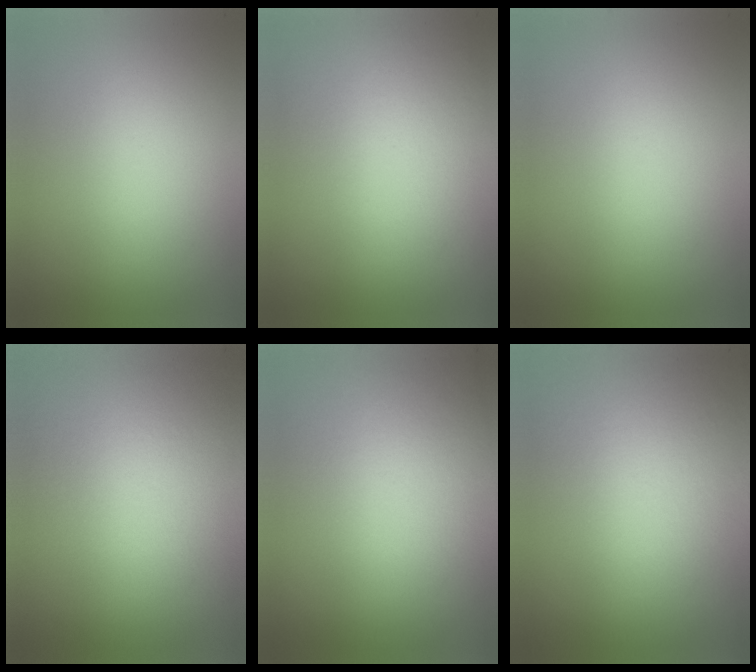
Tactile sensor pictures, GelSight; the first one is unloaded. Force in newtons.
{"total": 1.4}
{"total": 0.0}
{"total": 4.0}
{"total": 2.1}
{"total": 2.7}